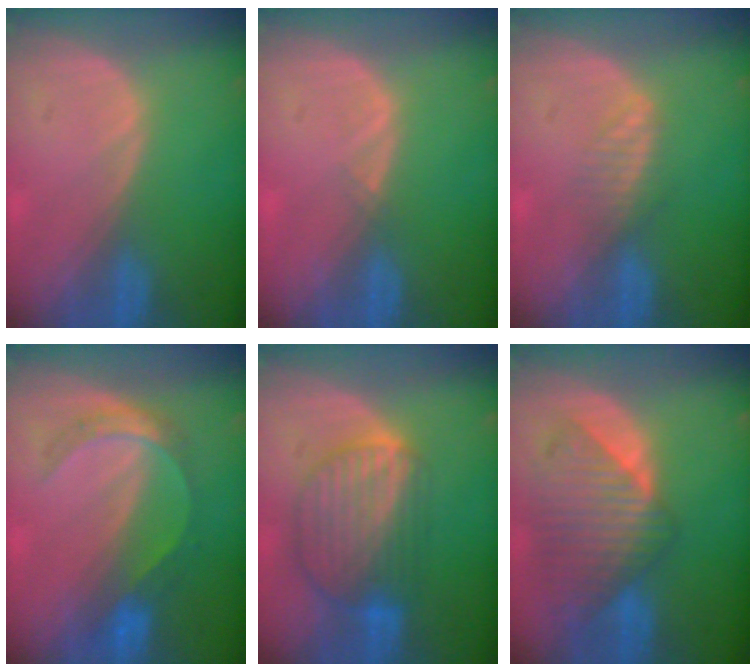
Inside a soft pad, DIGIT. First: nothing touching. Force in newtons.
{"total": 0.7, "press": 0.5, "slide": 0.4}
{"total": 2.3, "press": 2.3, "slide": 0.1}
{"total": 5.5, "press": 5.0, "slide": 2.2}
{"total": 8.9, "press": 7.7, "slide": 4.4}
{"total": 9.6, "press": 8.5, "slide": 4.5}